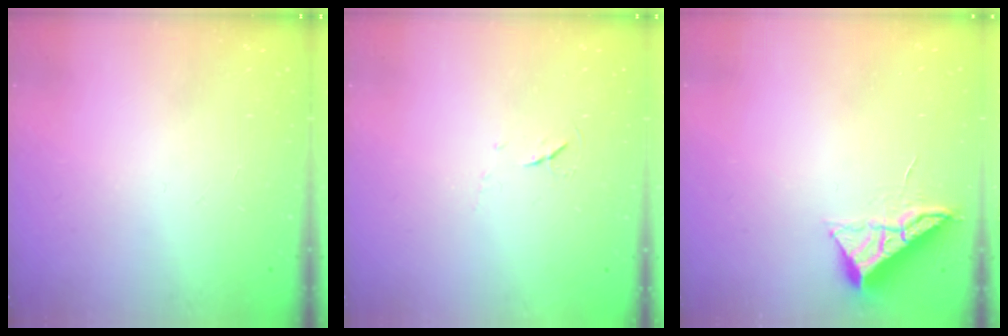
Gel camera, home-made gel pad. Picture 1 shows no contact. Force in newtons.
{"total": 3.8, "press": 3.7, "slide": 0.6}
{"total": 6.0, "press": 5.9, "slide": 0.6}